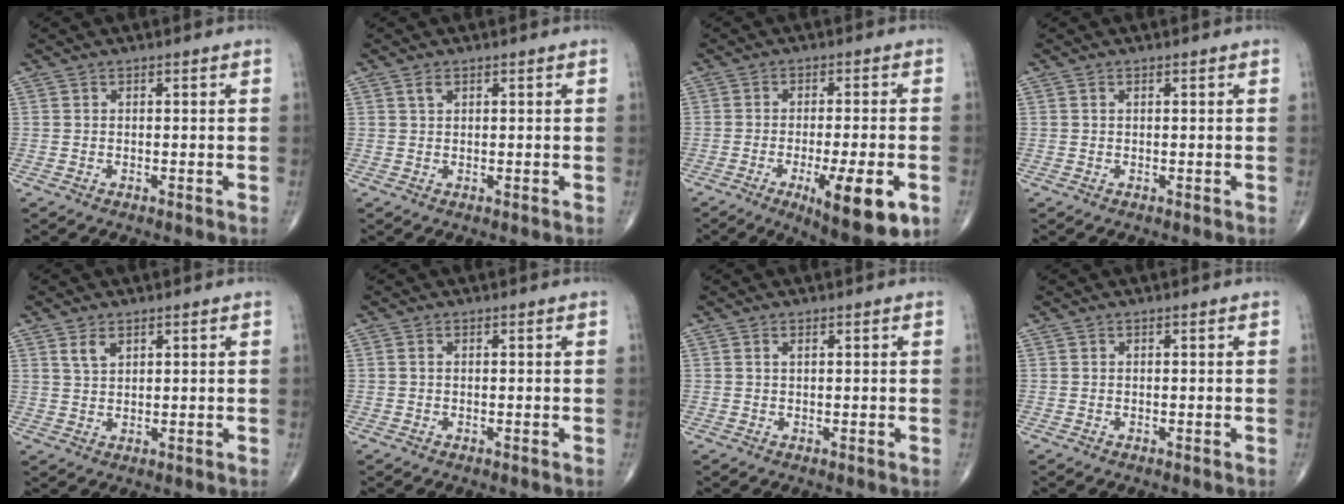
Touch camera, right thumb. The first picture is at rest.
{"total": 1.3, "force": [0.7, 0.7, 0.8], "torque": [-0.014, 0.003, 0.014]}
{"total": 13.4, "force": [-5.1, 3.4, 12.0], "torque": [-0.174, -0.006, -0.066]}
{"total": 0.0}
{"total": 2.9, "force": [1.7, 1.6, 1.8], "torque": [-0.028, -0.008, 0.038]}
{"total": 0.5, "force": [0.0, 0.3, 0.4], "torque": [-0.010, 0.001, 0.001]}
{"total": 0.7, "force": [0.4, 0.2, 0.5], "torque": [-0.013, 0.004, 0.007]}
{"total": 0.0}